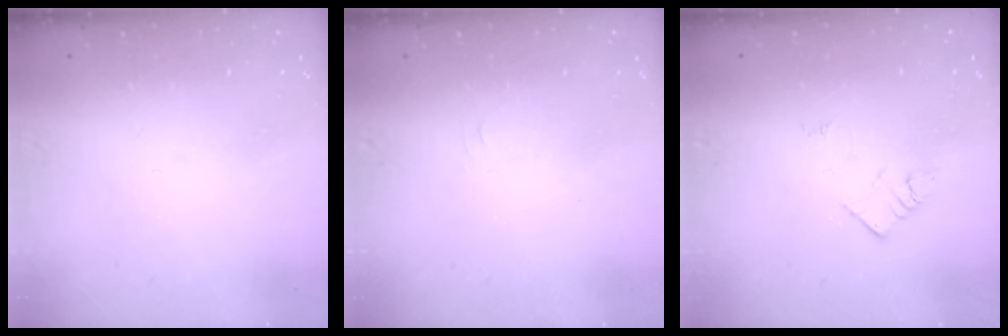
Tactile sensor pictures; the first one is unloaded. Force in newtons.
{"total": 3.6, "press": 3.6, "slide": 0.3}
{"total": 2.9, "press": 2.9, "slide": 0.2}